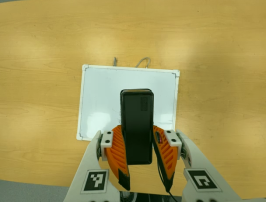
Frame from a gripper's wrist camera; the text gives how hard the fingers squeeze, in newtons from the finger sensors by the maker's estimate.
{"total": 6.4, "left": 5.5, "right": 7.2}